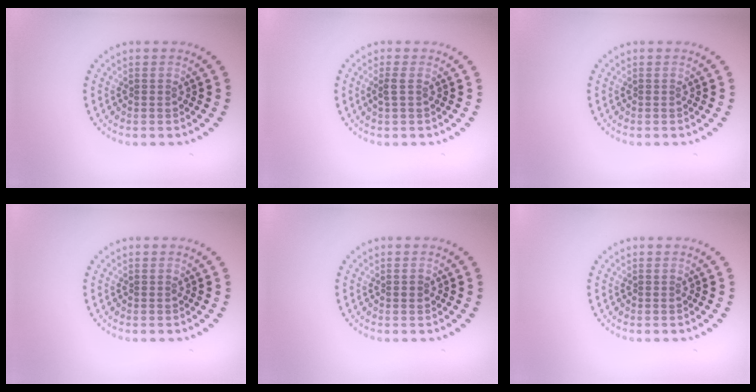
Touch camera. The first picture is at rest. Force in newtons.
{"total": 1.0, "press": 0.9, "slide": 0.4}
{"total": 0.0}
{"total": 0.0}
{"total": 0.7, "press": 0.7, "slide": 0.0}
{"total": 0.0}